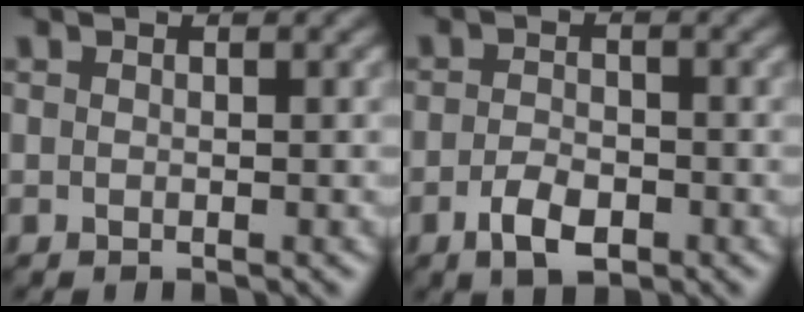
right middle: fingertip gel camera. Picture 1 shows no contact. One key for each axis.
{"total": 3.0, "fx": -1.4, "fy": 1.5, "fz": 2.2, "tx": -0.044, "ty": -0.001, "tz": -0.029}